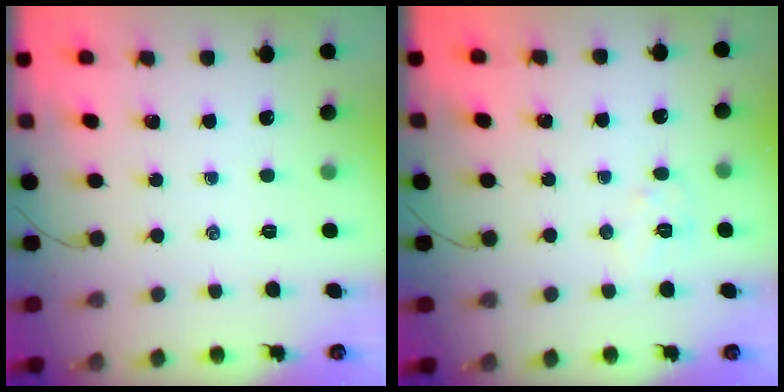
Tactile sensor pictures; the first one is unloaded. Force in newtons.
{"total": 4.9, "press": 4.9, "slide": 0.7}